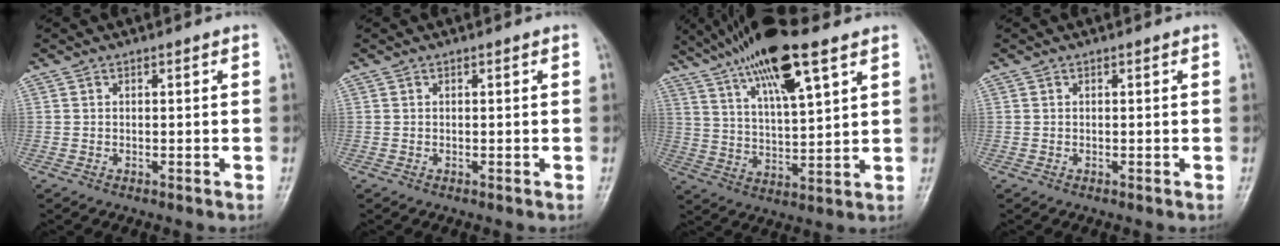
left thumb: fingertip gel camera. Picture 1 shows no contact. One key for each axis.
{"total": 0.0}
{"total": 17.9, "fx": 10.9, "fy": 4.1, "fz": 13.6, "tx": -0.240, "ty": -0.020, "tz": 0.202}
{"total": 0.0}